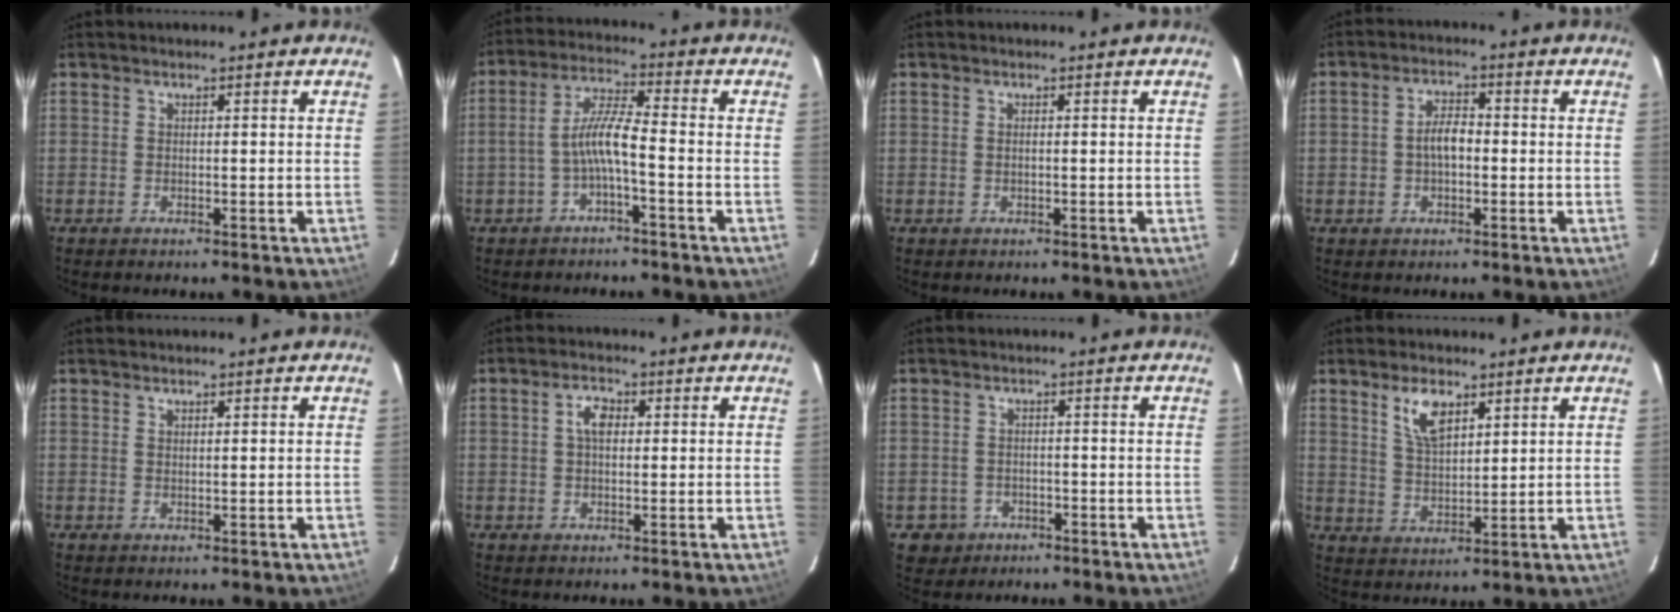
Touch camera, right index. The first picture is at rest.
{"total": 6.0, "force": [-2.4, 0.6, 5.5], "torque": [-0.122, 0.015, -0.043]}
{"total": 0.5, "force": [0.1, 0.1, 0.5], "torque": [-0.012, 0.001, 0.001]}
{"total": 4.6, "force": [-0.6, 2.7, 3.7], "torque": [-0.066, 0.011, -0.007]}
{"total": 0.8, "force": [0.6, 0.2, 0.3], "torque": [-0.006, 0.001, 0.012]}
{"total": 3.5, "force": [0.6, 2.1, 2.7], "torque": [-0.049, 0.012, 0.012]}
{"total": 4.3, "force": [-1.6, 4.0, 0.4], "torque": [-0.017, 0.014, -0.016]}
{"total": 6.8, "force": [3.9, 3.1, 4.6], "torque": [-0.085, 0.006, 0.080]}